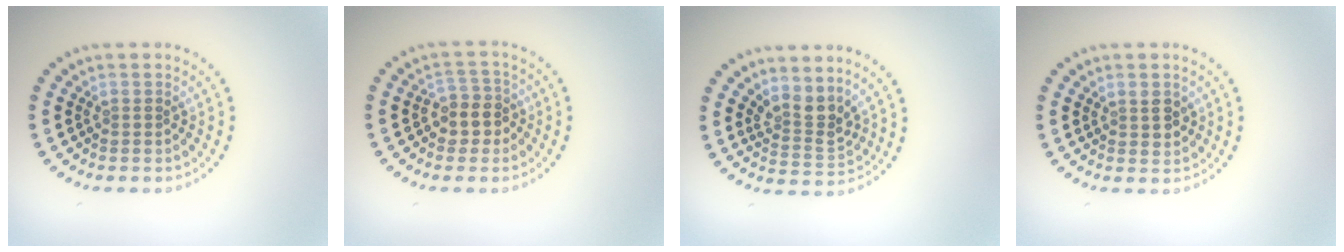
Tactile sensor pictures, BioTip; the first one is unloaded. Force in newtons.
{"total": 2.7, "press": 2.4, "slide": 1.1}
{"total": 2.8, "press": 2.1, "slide": 1.9}
{"total": 1.7, "press": 1.6, "slide": 0.7}